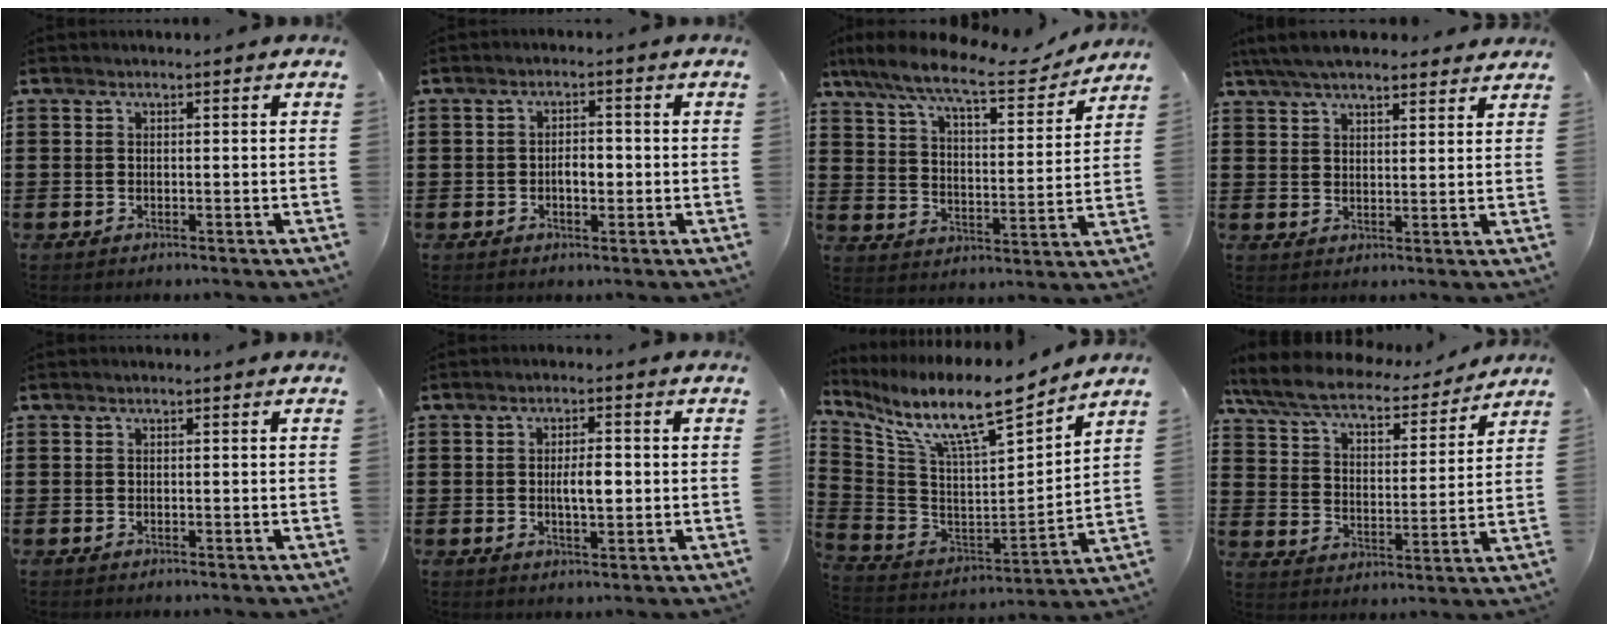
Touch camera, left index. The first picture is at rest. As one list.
[{"total": 2.9, "force": [-0.5, 1.4, 2.5], "torque": [-0.041, 0.001, -0.014]}, {"total": 10.1, "force": [8.5, 1.1, 5.3], "torque": [-0.136, -0.041, 0.143]}, {"total": 5.9, "force": [5.2, 1.3, 2.4], "torque": [-0.061, -0.006, 0.099]}, {"total": 0.0}, {"total": 3.8, "force": [0.0, 1.3, 3.6], "torque": [-0.060, -0.002, -0.003]}, {"total": 11.9, "force": [9.3, 1.4, 7.3], "torque": [-0.169, -0.069, 0.154]}, {"total": 7.3, "force": [6.5, 1.1, 3.1], "torque": [-0.088, -0.039, 0.110]}]